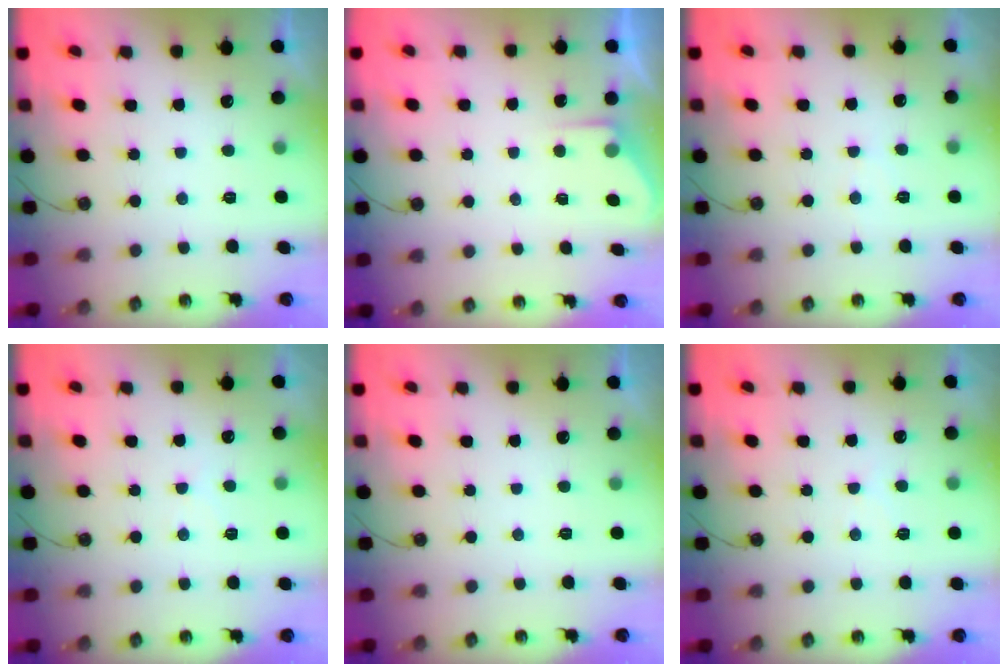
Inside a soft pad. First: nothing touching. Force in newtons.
{"total": 3.2, "press": 3.2, "slide": 0.5}
{"total": 4.8, "press": 4.8, "slide": 0.7}
{"total": 5.4, "press": 5.4, "slide": 0.7}
{"total": 0.0}
{"total": 5.4, "press": 5.4, "slide": 0.7}